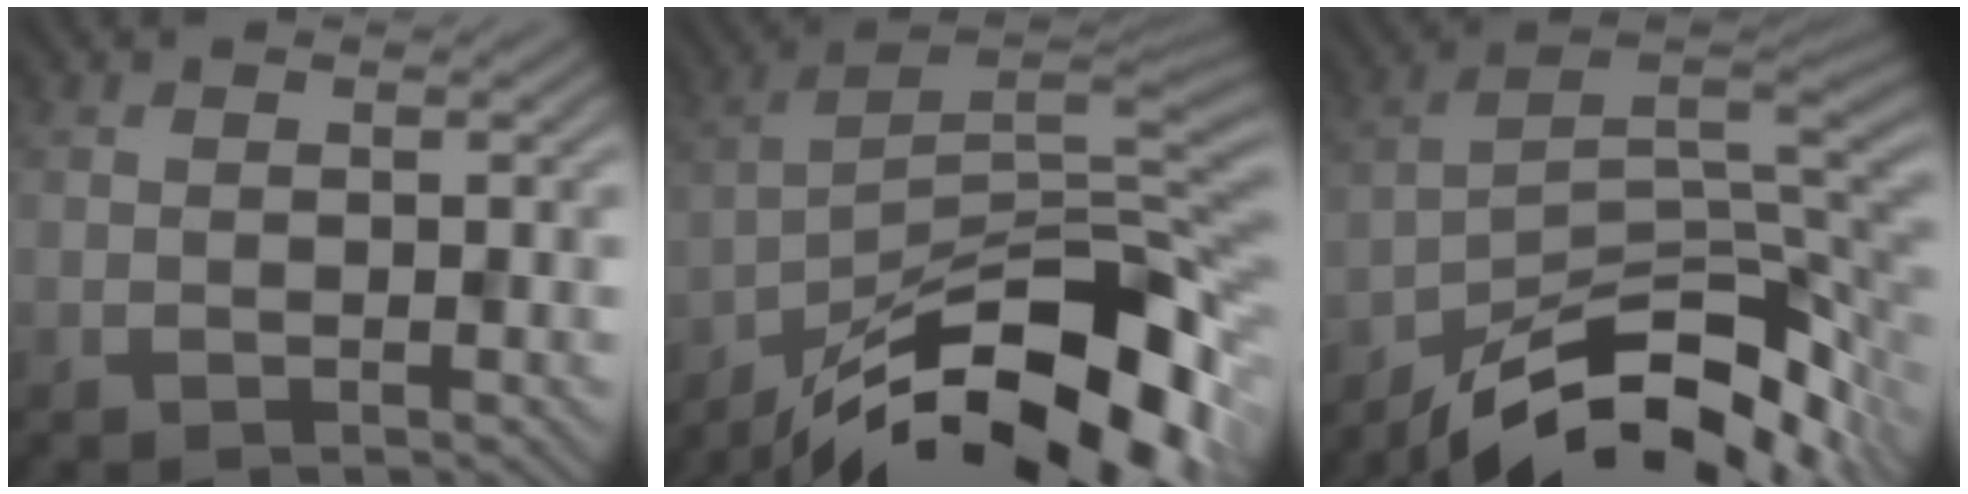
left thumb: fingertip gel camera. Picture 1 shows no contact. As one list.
[{"total": 17.0, "force": [-11.5, 4.7, 11.5], "torque": [-0.195, -0.012, -0.188]}, {"total": 13.5, "force": [-9.5, 4.5, 8.5], "torque": [-0.150, -0.010, -0.155]}]